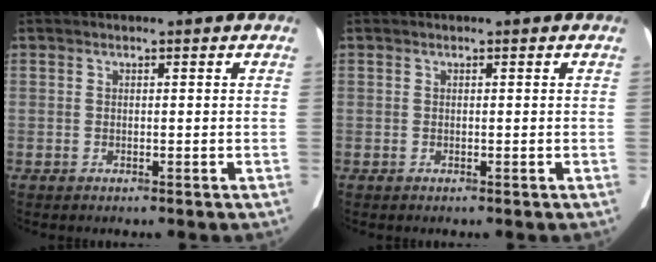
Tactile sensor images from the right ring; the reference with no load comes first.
{"total": 0.0}